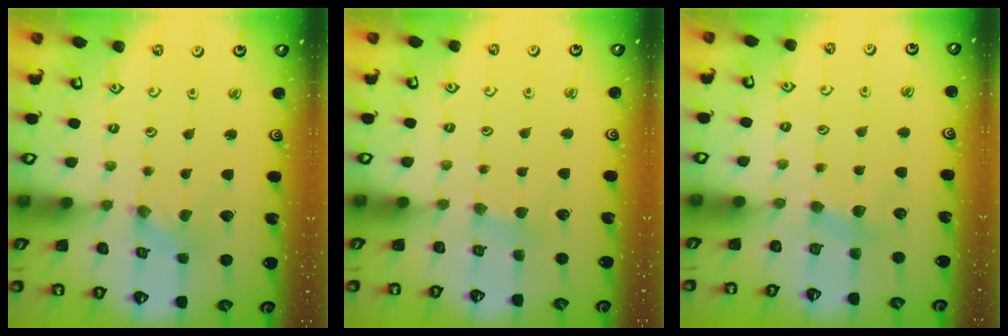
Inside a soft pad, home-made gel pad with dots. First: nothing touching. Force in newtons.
{"total": 2.9, "press": 2.8, "slide": 0.4}
{"total": 3.5, "press": 3.5, "slide": 0.5}